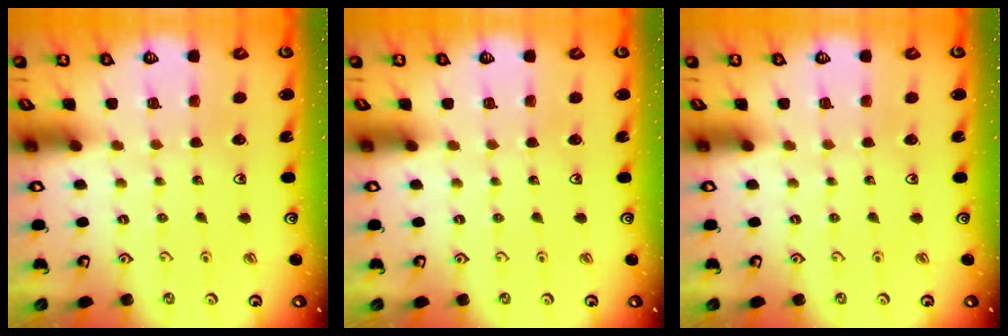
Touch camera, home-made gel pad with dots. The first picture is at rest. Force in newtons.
{"total": 0.0}
{"total": 0.0}